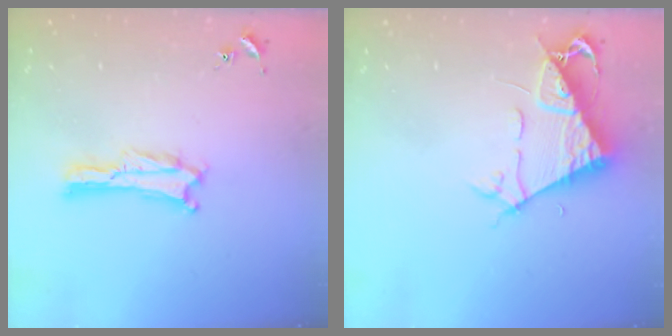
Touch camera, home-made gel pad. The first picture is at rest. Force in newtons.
{"total": 7.6, "press": 7.6, "slide": 1.0}